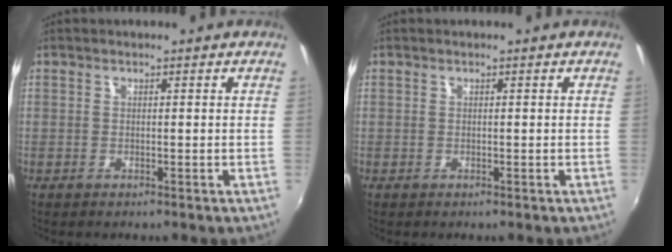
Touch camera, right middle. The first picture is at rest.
{"total": 0.0}